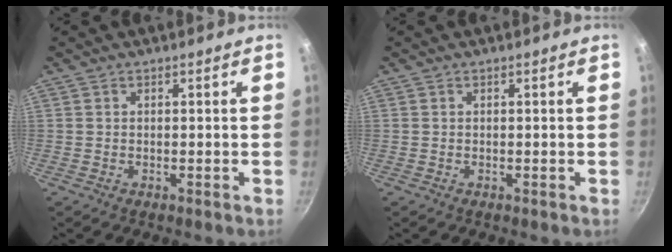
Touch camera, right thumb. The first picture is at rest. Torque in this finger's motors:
{"motor_torque": [0.00, 0.00, 0.01, -0.01, 0.00]}